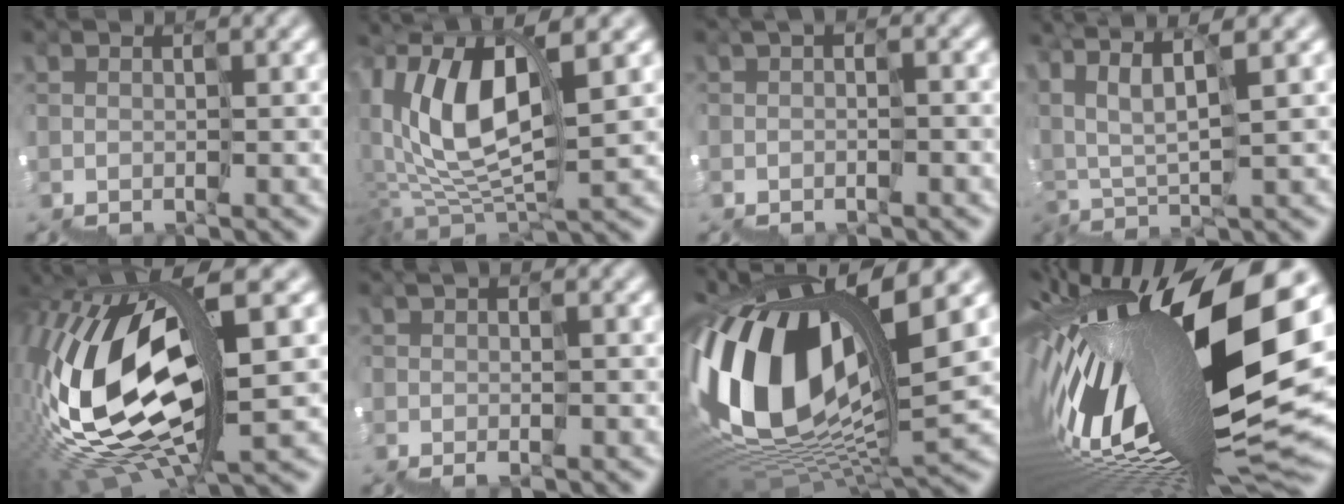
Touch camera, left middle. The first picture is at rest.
{"total": 8.7, "force": [4.8, 3.3, 6.5], "torque": [-0.159, 0.026, 0.086]}
{"total": 0.9, "force": [-0.7, 0.1, 0.5], "torque": [-0.006, 0.005, -0.003]}
{"total": 6.0, "force": [5.0, 0.9, 3.1], "torque": [-0.092, 0.031, 0.090]}
{"total": 12.4, "force": [1.7, 4.7, 11.4], "torque": [-0.250, 0.031, 0.030]}
{"total": 0.6, "force": [0.3, -0.1, 0.4], "torque": [-0.003, 0.007, 0.014]}
{"total": 13.3, "force": [4.9, 5.8, 10.9], "torque": [-0.256, 0.026, 0.085]}
{"total": 16.7, "force": [3.3, 5.6, 15.4], "torque": [-0.305, -0.012, 0.061]}